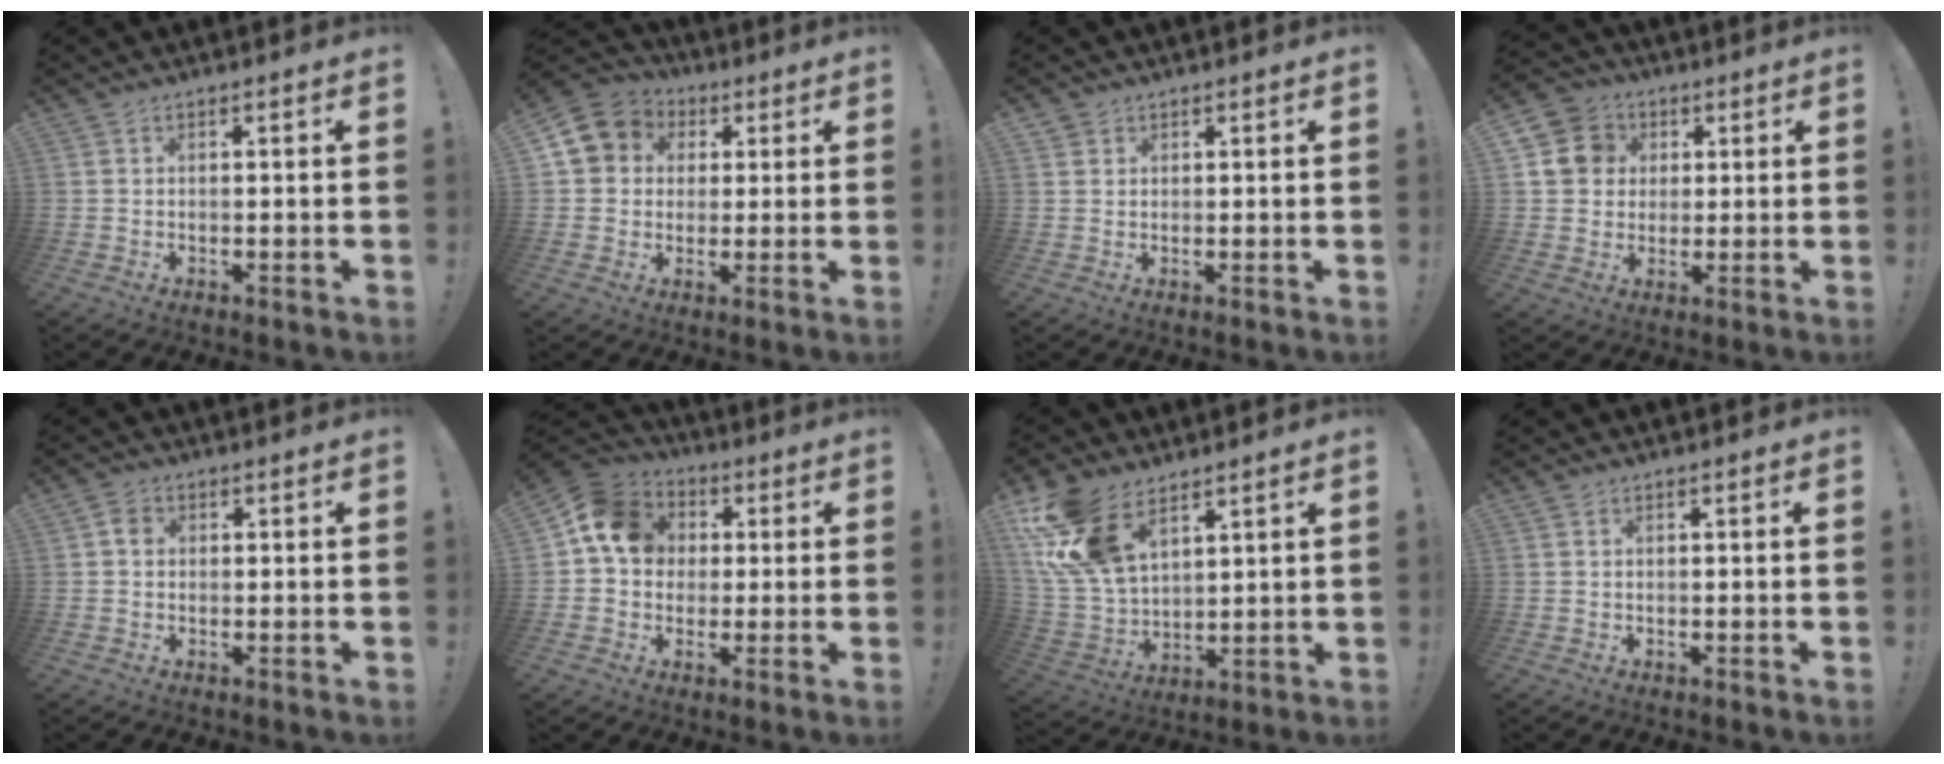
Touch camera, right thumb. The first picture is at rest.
{"total": 9.0, "force": [2.2, 8.3, 2.8], "torque": [-0.037, -0.003, 0.048]}
{"total": 1.7, "force": [1.2, 1.1, -0.1], "torque": [0.007, -0.008, 0.022]}
{"total": 10.7, "force": [2.5, 9.8, 3.4], "torque": [-0.044, 0.001, 0.055]}
{"total": 2.7, "force": [0.2, 2.4, 1.3], "torque": [-0.011, 0.002, 0.003]}
{"total": 12.7, "force": [2.6, 10.9, 6.1], "torque": [-0.088, 0.007, 0.053]}
{"total": 17.6, "force": [9.9, 10.4, 10.2], "torque": [-0.212, -0.050, 0.188]}
{"total": 0.0}